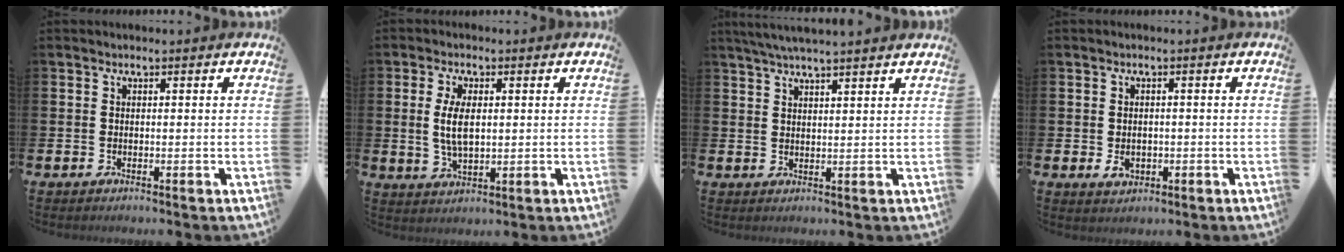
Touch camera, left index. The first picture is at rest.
{"total": 5.2, "force": [1.0, 2.4, 4.5], "torque": [-0.076, 0.001, 0.013]}
{"total": 3.9, "force": [3.7, -0.4, 1.2], "torque": [-0.041, -0.004, 0.070]}
{"total": 2.4, "force": [-0.4, 1.7, 1.6], "torque": [-0.018, -0.003, -0.011]}